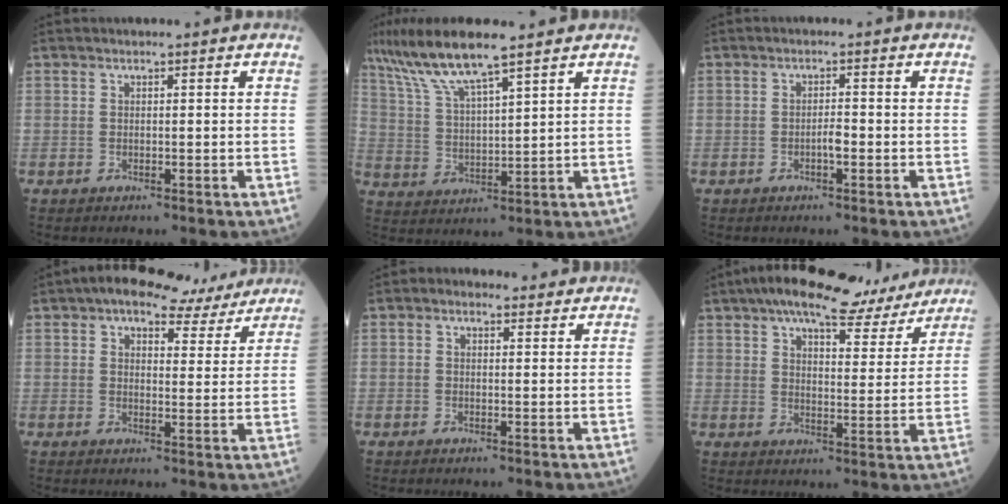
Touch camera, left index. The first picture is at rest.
{"total": 9.8, "force": [7.6, 0.3, 6.2], "torque": [-0.130, 0.009, 0.148]}
{"total": 1.7, "force": [-1.0, 0.3, 1.4], "torque": [-0.023, -0.002, -0.018]}
{"total": 10.0, "force": [7.9, 4.3, 4.2], "torque": [-0.049, 0.022, 0.092]}
{"total": 2.4, "force": [1.4, 1.6, 1.0], "torque": [-0.021, 0.018, 0.019]}
{"total": 17.6, "force": [14.8, 5.1, 8.1], "torque": [-0.110, 0.024, 0.192]}